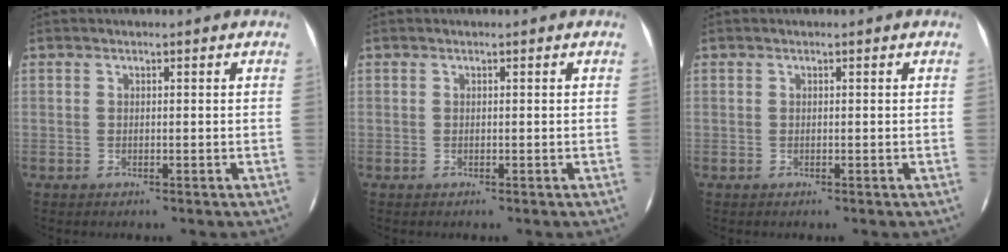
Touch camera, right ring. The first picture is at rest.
{"total": 0.0}
{"total": 0.0}